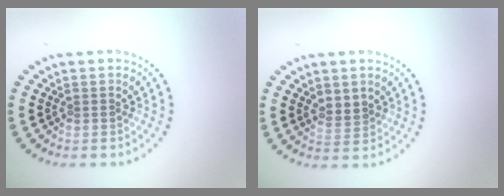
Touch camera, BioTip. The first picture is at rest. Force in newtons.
{"total": 1.6, "press": 1.5, "slide": 0.5}